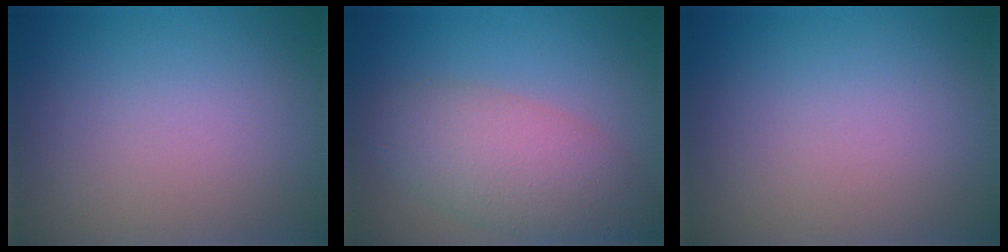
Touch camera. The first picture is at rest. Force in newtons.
{"total": 6.1, "press": 6.1, "slide": 0.4}
{"total": 0.0}